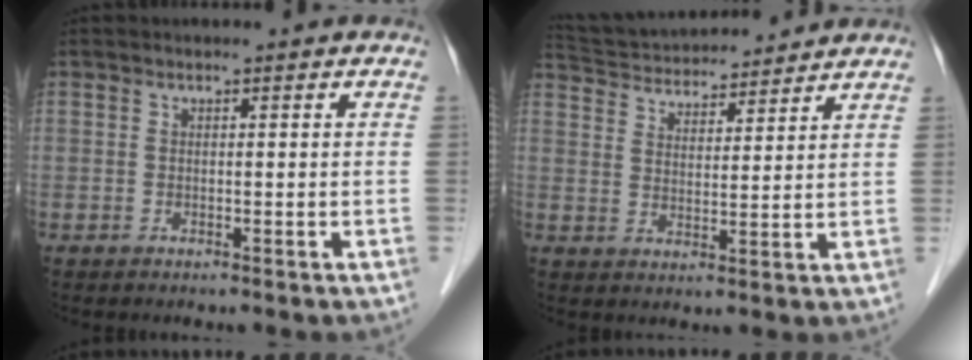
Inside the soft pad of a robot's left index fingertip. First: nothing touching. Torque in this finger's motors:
{"motor_torque": [-0.76, -1.18, 0.09, 0.01]}